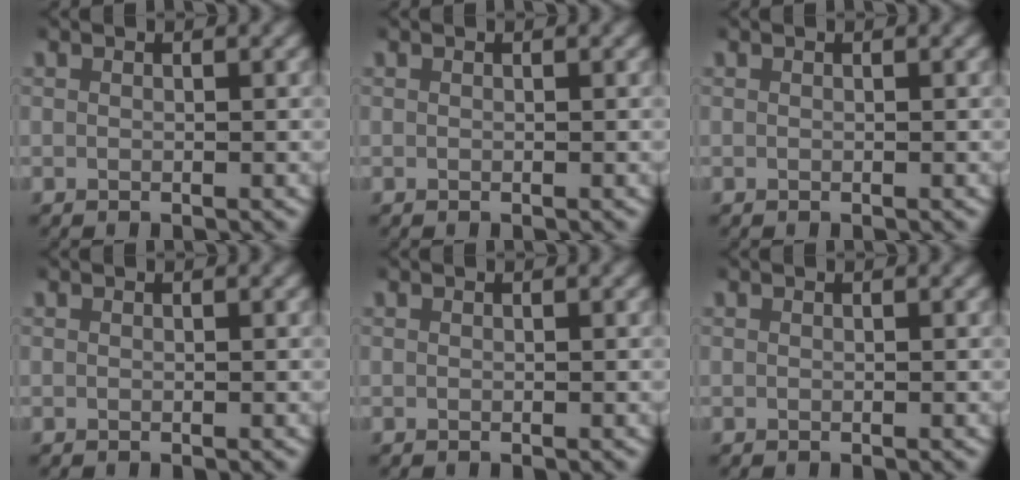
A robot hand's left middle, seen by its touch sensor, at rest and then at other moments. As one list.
[{"total": 0.0}, {"total": 0.0}, {"total": 0.0}, {"total": 0.0}, {"total": 0.0}]